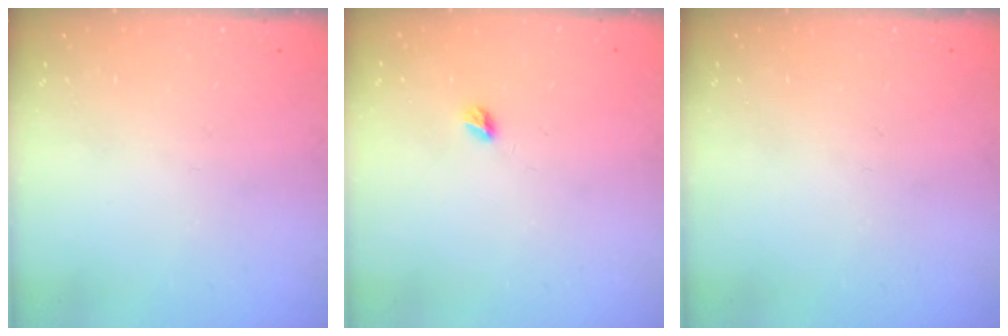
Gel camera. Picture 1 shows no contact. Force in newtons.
{"total": 4.9, "press": 4.9, "slide": 0.5}
{"total": 0.0}